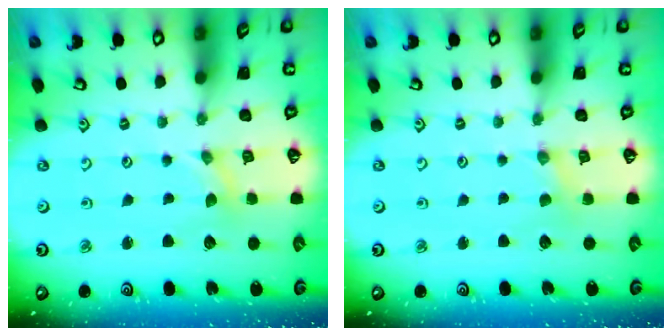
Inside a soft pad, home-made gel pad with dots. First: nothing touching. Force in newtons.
{"total": 0.0}